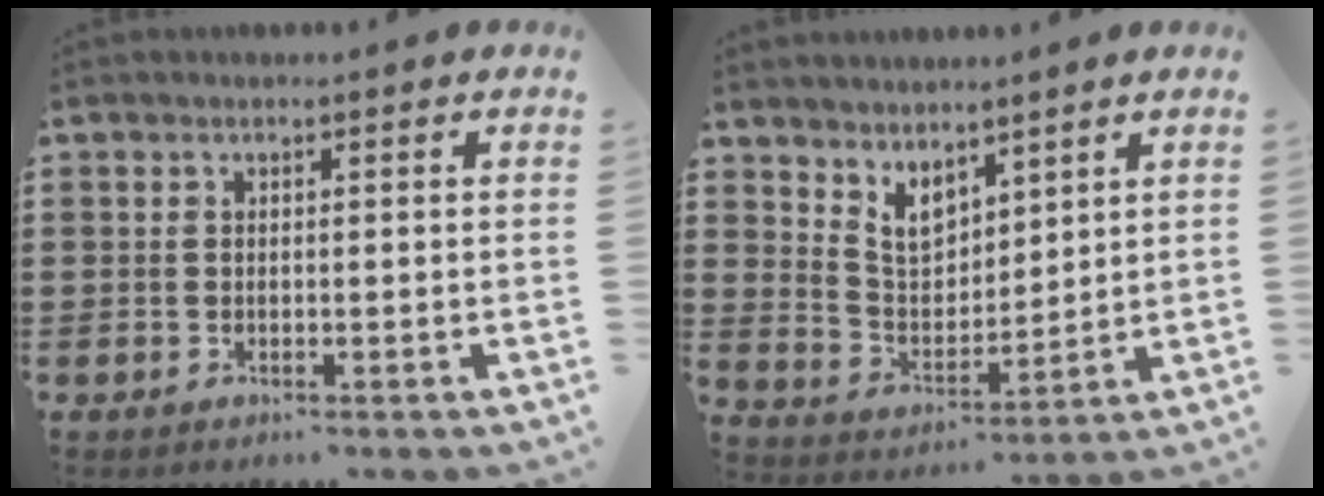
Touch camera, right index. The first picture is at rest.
{"total": 5.4, "force": [4.1, 2.8, 2.0], "torque": [-0.058, -0.008, 0.078]}